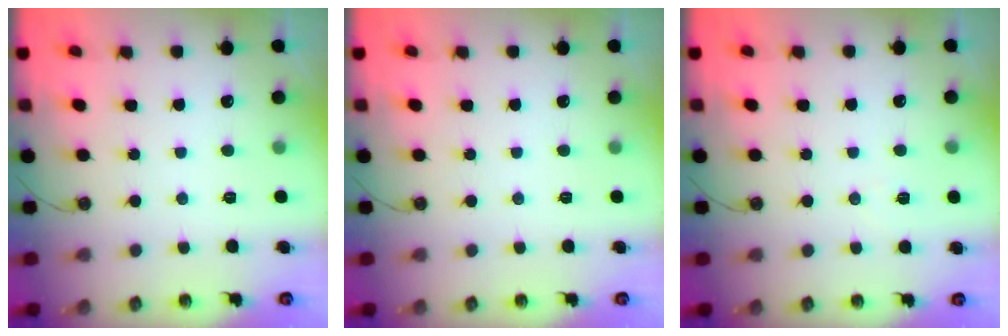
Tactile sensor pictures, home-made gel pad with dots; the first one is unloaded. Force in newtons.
{"total": 0.0}
{"total": 3.9, "press": 3.7, "slide": 1.0}